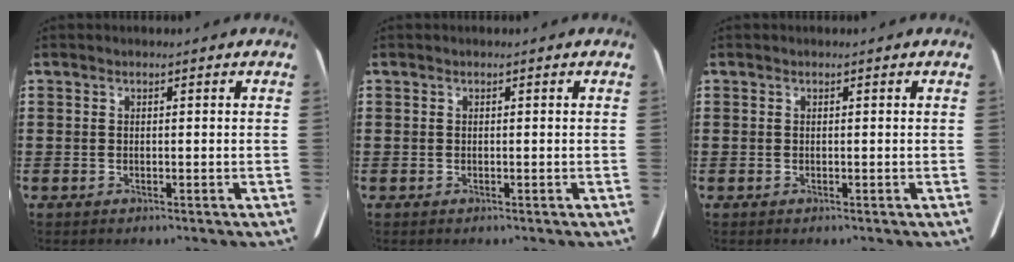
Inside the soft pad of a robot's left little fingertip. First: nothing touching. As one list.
[{"total": 0.0}, {"total": 0.0}]